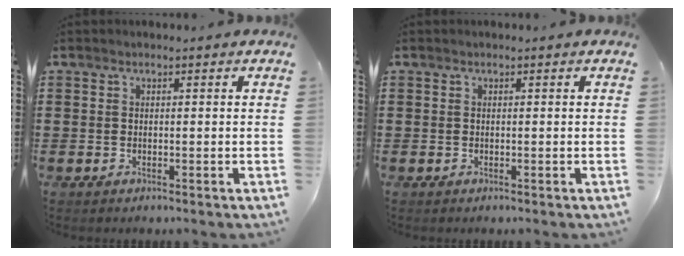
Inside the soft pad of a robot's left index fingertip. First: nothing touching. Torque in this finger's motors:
{"motor_torque": [0.00, 0.00, 0.00, -0.01]}